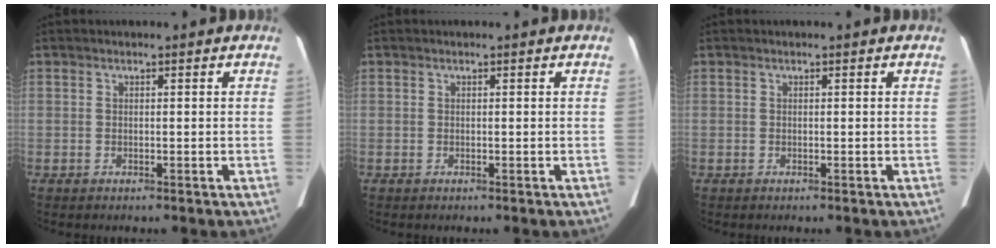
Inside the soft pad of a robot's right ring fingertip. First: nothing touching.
{"total": 0.0}
{"total": 0.0}